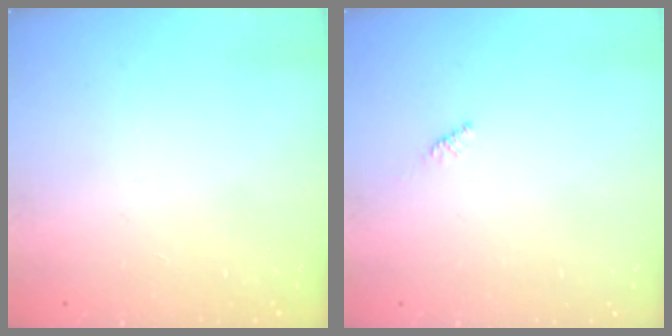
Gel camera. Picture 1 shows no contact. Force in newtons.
{"total": 1.6, "press": 1.5, "slide": 0.4}